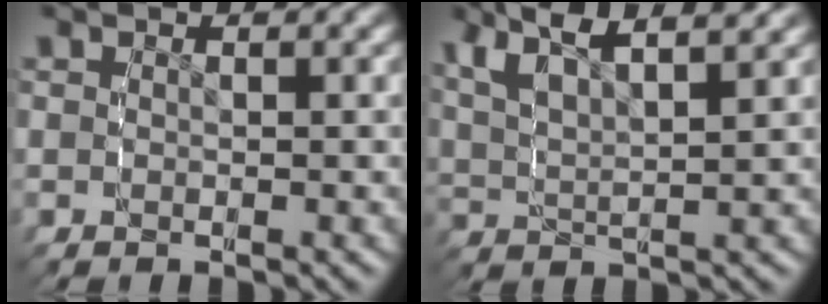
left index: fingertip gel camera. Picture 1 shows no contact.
{"total": 6.0, "force": [4.0, 2.6, 3.7], "torque": [-0.080, 0.010, 0.065]}